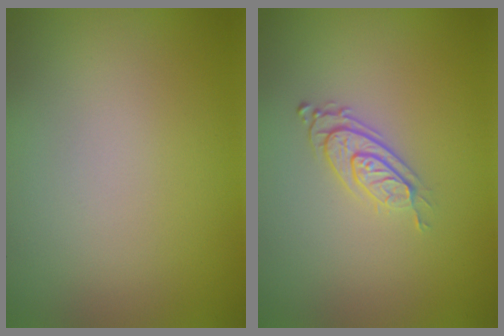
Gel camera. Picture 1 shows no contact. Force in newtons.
{"total": 2.9, "press": 2.0, "slide": 2.0}